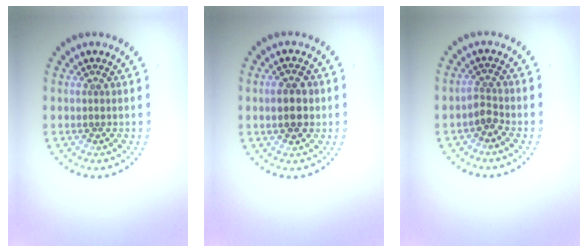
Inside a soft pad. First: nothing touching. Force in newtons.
{"total": 3.1, "press": 3.1, "slide": 0.1}
{"total": 1.5, "press": 1.0, "slide": 1.1}